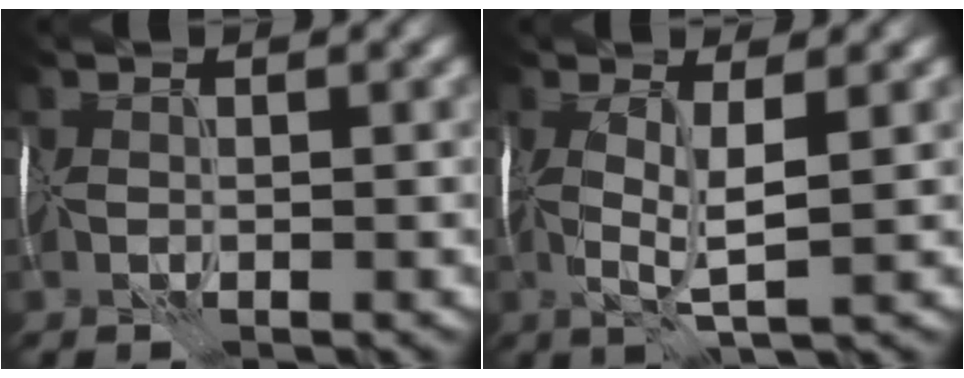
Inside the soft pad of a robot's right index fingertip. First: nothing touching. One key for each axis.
{"total": 3.5, "fx": 0.2, "fy": 0.6, "fz": 3.5, "tx": -0.073, "ty": -0.005, "tz": 0.003}